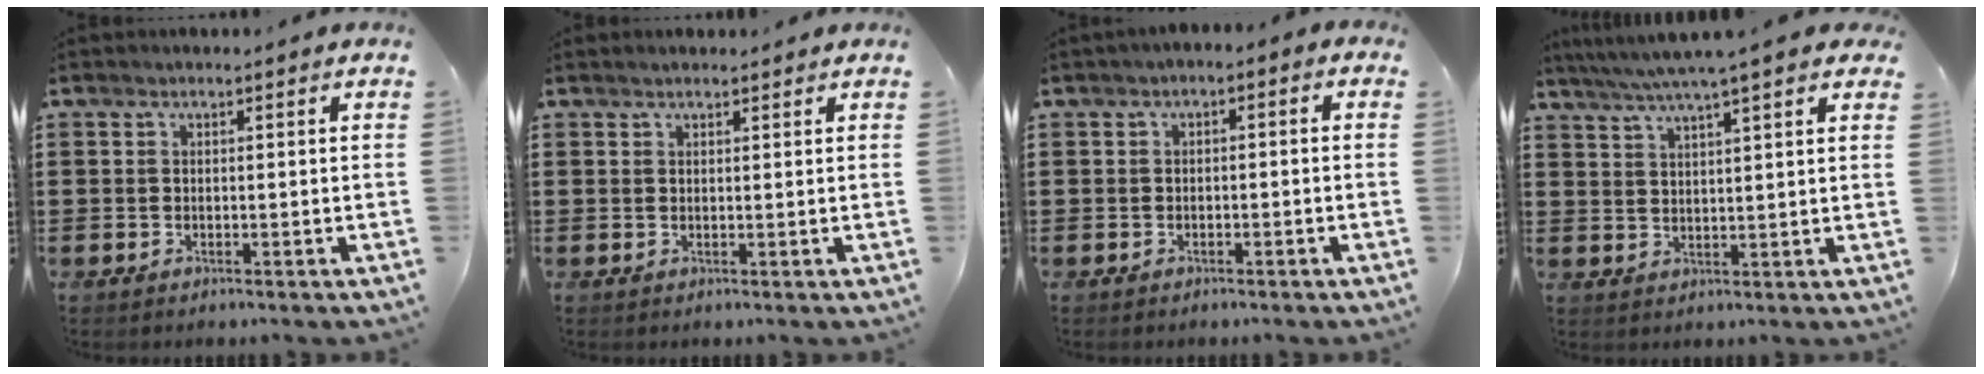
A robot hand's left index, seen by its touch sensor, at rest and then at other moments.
{"total": 0.9, "force": [0.9, 0.1, 0.2], "torque": [-0.005, 0.000, 0.017]}
{"total": 1.6, "force": [-1.5, 0.5, 0.3], "torque": [-0.010, 0.005, -0.035]}
{"total": 5.2, "force": [4.0, 0.3, 3.3], "torque": [-0.076, -0.009, 0.069]}